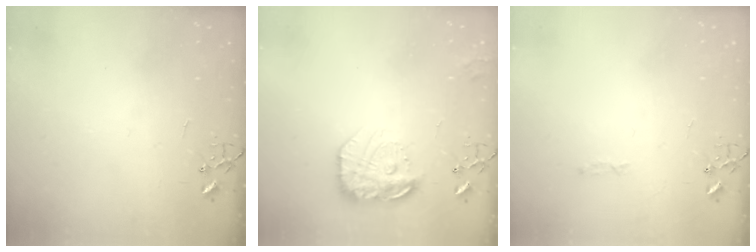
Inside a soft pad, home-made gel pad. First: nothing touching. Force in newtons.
{"total": 17.1, "press": 17.0, "slide": 1.2}
{"total": 3.3, "press": 3.3, "slide": 0.5}